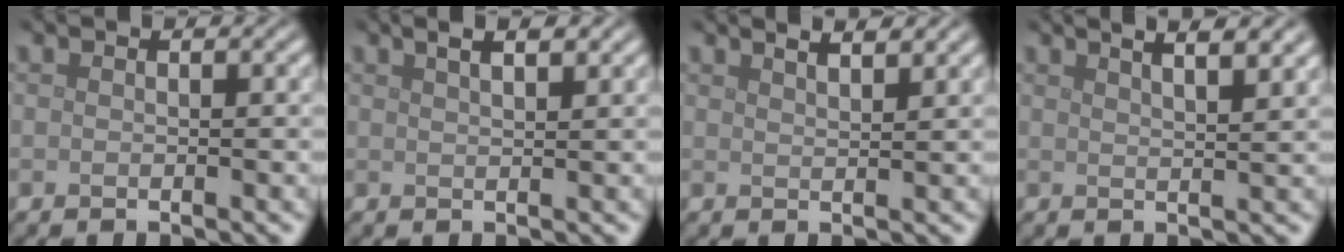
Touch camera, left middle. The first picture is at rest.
{"total": 4.1, "force": [2.6, 1.7, 2.7], "torque": [-0.015, 0.023, 0.011]}
{"total": 4.4, "force": [3.2, 1.6, 2.5], "torque": [-0.009, 0.031, 0.009]}
{"total": 7.1, "force": [4.7, 2.7, 4.6], "torque": [-0.028, 0.042, 0.035]}